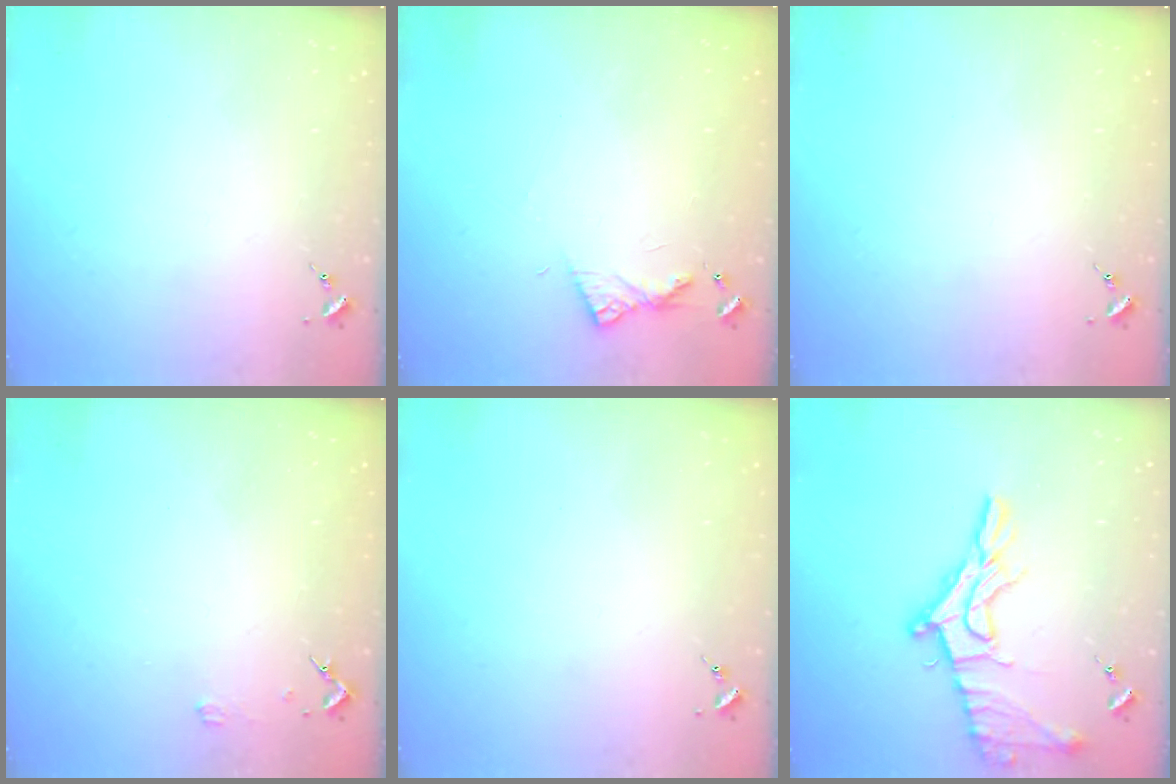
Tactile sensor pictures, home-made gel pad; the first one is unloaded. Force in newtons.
{"total": 6.5, "press": 6.5, "slide": 0.8}
{"total": 0.0}
{"total": 2.0, "press": 2.0, "slide": 0.2}
{"total": 0.0}
{"total": 14.4, "press": 14.4, "slide": 1.1}